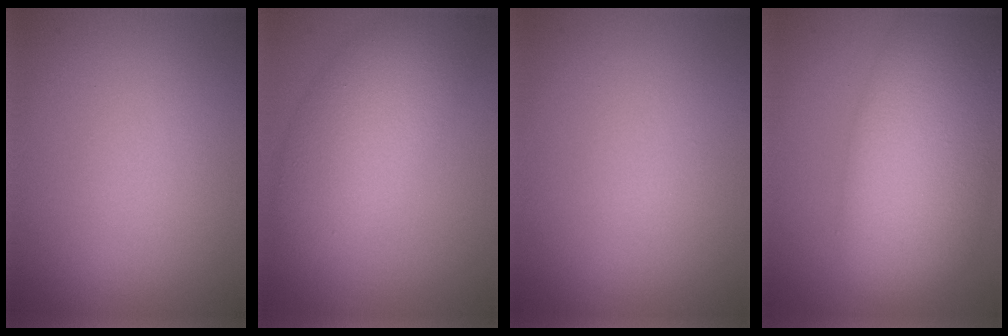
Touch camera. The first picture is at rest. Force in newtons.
{"total": 6.4, "press": 6.4, "slide": 0.2}
{"total": 0.0}
{"total": 11.2, "press": 11.2, "slide": 0.6}